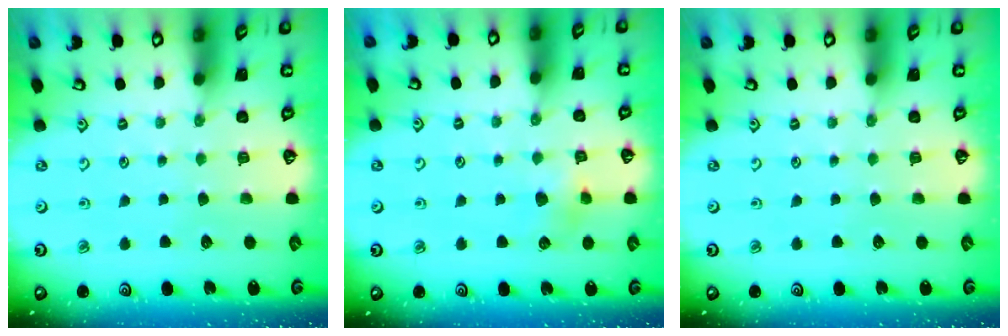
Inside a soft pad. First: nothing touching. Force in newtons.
{"total": 5.1, "press": 5.1, "slide": 0.5}
{"total": 0.0}